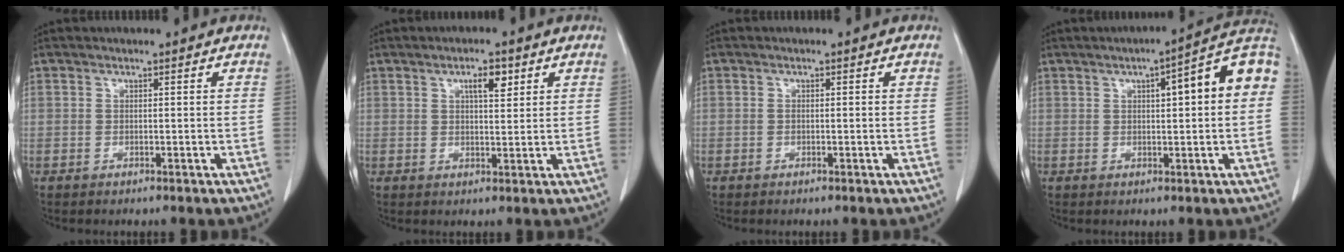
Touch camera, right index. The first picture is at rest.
{"total": 3.8, "force": [1.8, 1.1, 3.1], "torque": [-0.051, 0.001, 0.030]}
{"total": 0.7, "force": [-0.1, 0.2, 0.7], "torque": [-0.015, -0.001, 0.001]}
{"total": 10.4, "force": [2.1, 1.5, 10.1], "torque": [-0.136, 0.031, 0.021]}